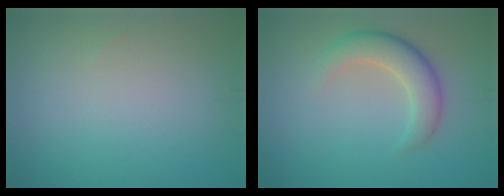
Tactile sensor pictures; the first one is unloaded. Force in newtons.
{"total": 4.1, "press": 4.1, "slide": 0.4}